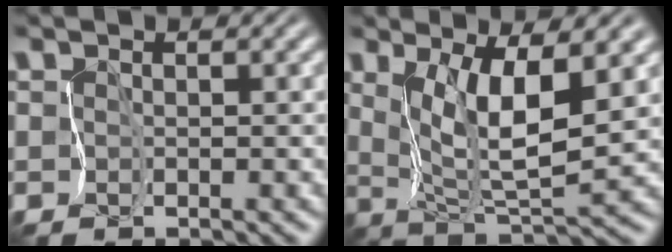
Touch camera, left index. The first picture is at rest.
{"total": 5.7, "force": [1.9, 1.3, 5.3], "torque": [-0.103, -0.020, 0.042]}